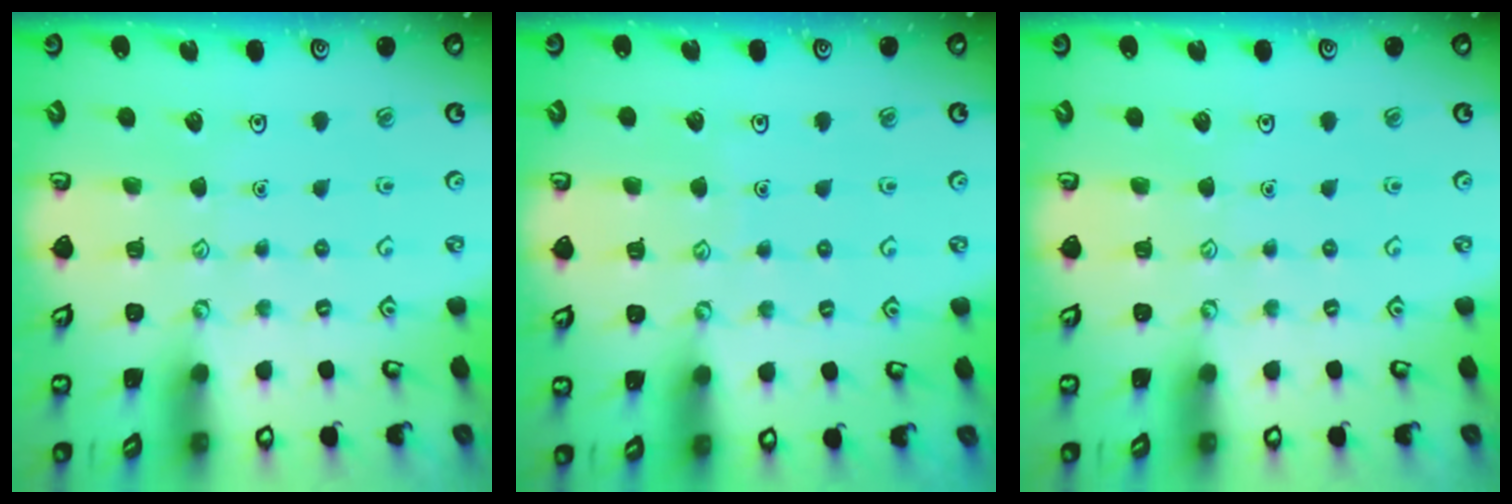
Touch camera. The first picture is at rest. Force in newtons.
{"total": 2.6, "press": 2.5, "slide": 0.3}
{"total": 0.0}